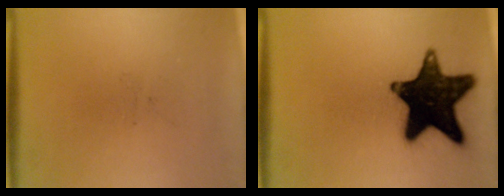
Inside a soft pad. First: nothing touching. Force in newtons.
{"total": 17.7}